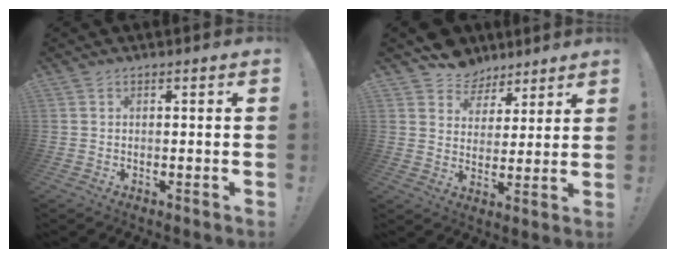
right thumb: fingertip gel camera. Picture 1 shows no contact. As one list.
[{"total": 7.7, "force": [5.3, 5.6, 0.6], "torque": [-0.014, -0.040, 0.108]}]